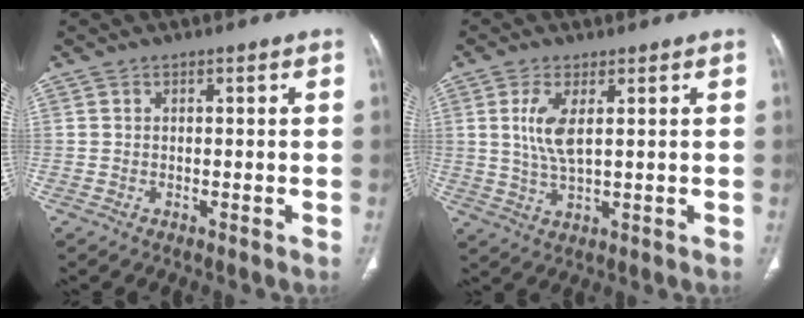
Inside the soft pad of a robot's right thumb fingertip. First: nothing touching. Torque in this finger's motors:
{"motor_torque": [-0.57, 0.76, 0.40, 0.64, 0.12]}